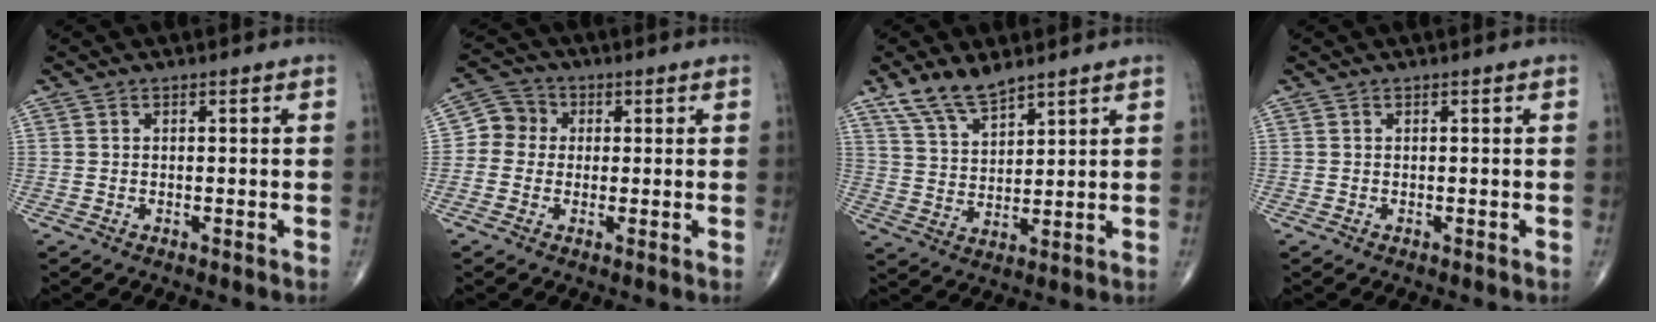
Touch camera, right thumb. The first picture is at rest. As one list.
[{"total": 5.6, "force": [0.2, 5.3, 1.9], "torque": [-0.009, 0.016, -0.010]}, {"total": 8.3, "force": [6.4, 3.1, 4.4], "torque": [-0.071, -0.030, 0.131]}, {"total": 0.0}]